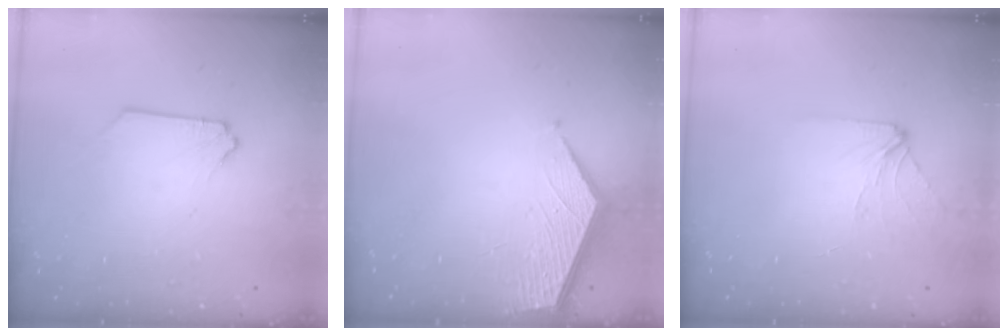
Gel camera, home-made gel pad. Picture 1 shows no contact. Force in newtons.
{"total": 3.4, "press": 3.4, "slide": 0.4}
{"total": 3.4, "press": 3.3, "slide": 0.6}